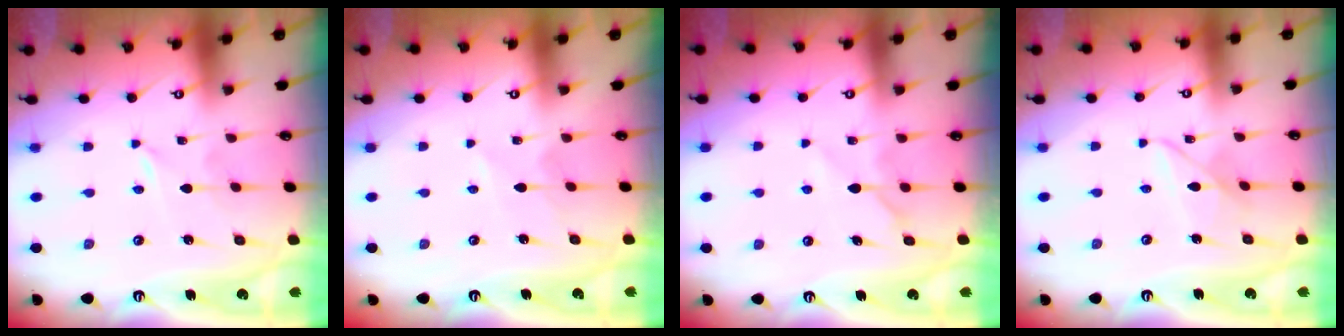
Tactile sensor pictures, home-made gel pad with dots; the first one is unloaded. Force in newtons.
{"total": 1.6, "press": 1.5, "slide": 0.3}
{"total": 6.1, "press": 6.1, "slide": 0.6}
{"total": 6.8, "press": 6.8, "slide": 0.4}